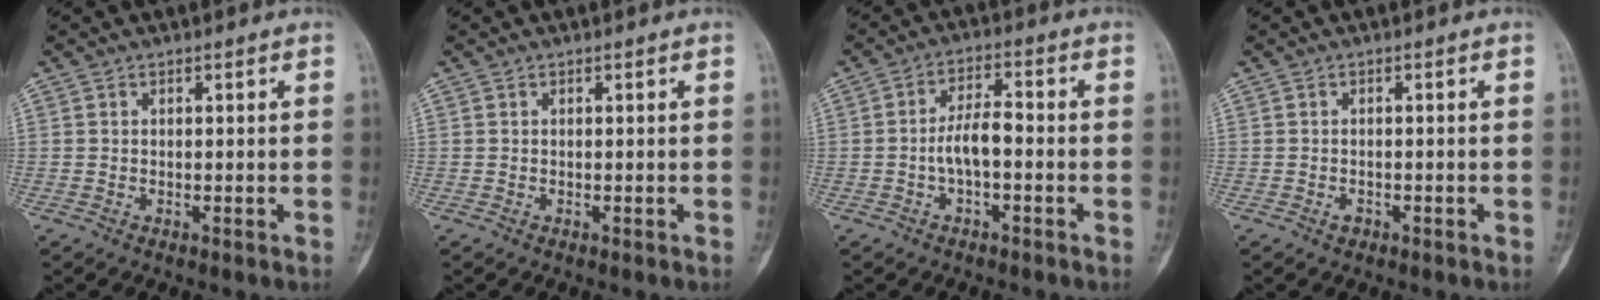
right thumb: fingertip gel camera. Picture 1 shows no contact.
{"total": 0.0}
{"total": 5.6, "force": [-1.3, 2.2, 4.9], "torque": [-0.089, 0.025, -0.026]}
{"total": 1.0, "force": [-0.5, 0.7, 0.4], "torque": [-0.006, 0.007, -0.005]}